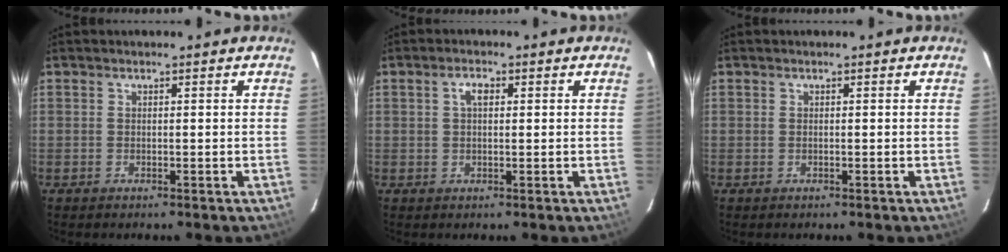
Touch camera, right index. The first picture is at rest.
{"total": 2.4, "force": [0.6, 1.2, 1.9], "torque": [-0.037, 0.009, 0.012]}
{"total": 0.0}